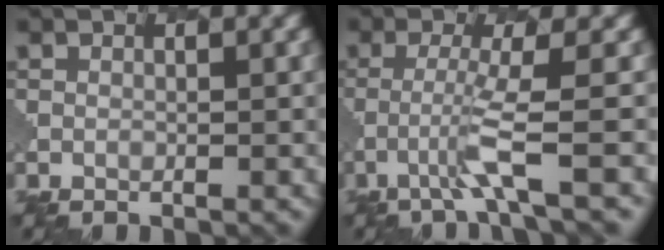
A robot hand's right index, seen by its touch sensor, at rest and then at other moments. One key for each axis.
{"total": 3.2, "fx": -1.3, "fy": -0.2, "fz": 2.9, "tx": -0.062, "ty": -0.001, "tz": -0.036}